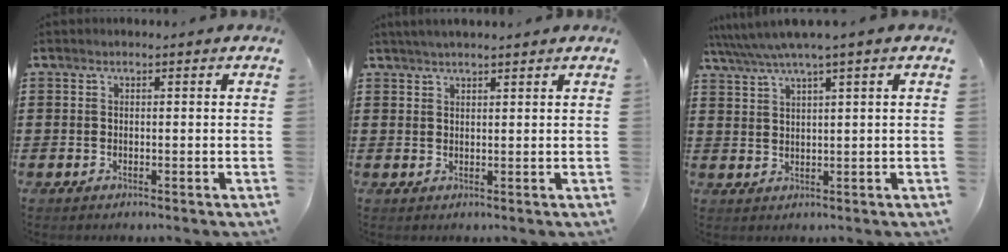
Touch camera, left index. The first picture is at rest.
{"total": 1.7, "force": [1.6, 0.0, 0.6], "torque": [-0.014, 0.002, 0.031]}
{"total": 3.6, "force": [2.4, -0.2, 2.7], "torque": [-0.060, -0.003, 0.040]}